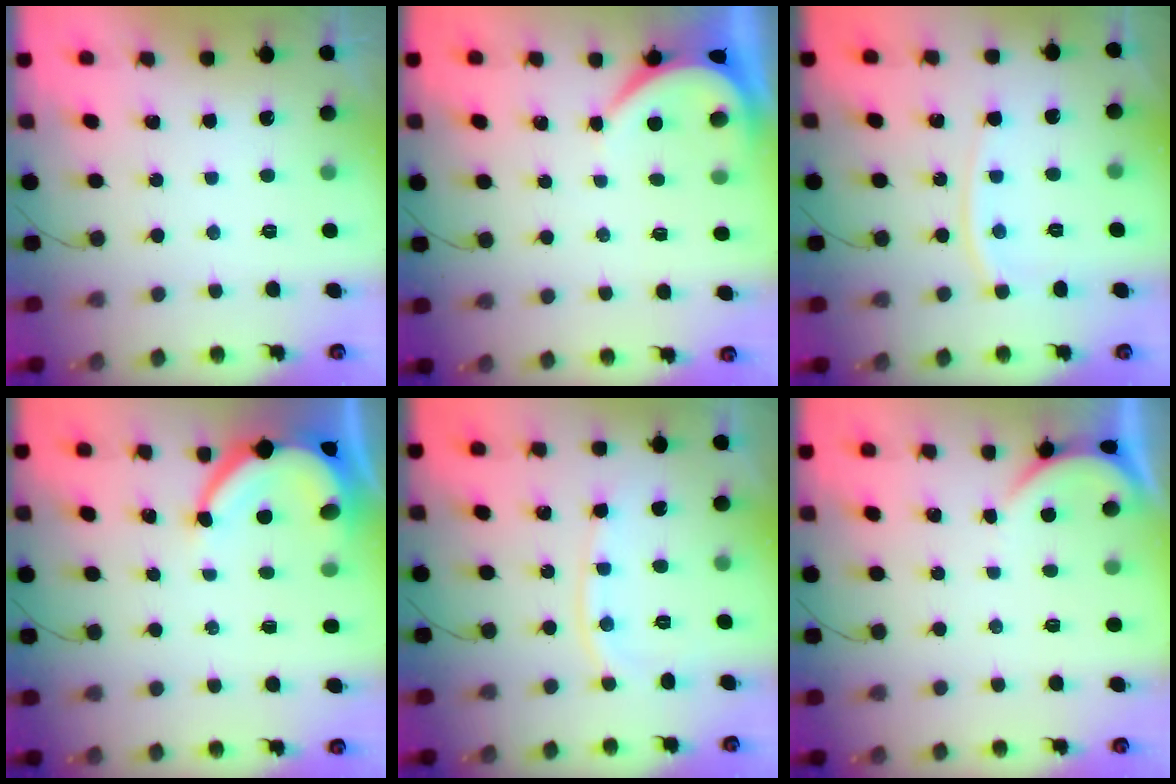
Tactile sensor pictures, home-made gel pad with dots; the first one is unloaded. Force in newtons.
{"total": 3.9, "press": 3.9, "slide": 0.6}
{"total": 5.9, "press": 5.8, "slide": 0.8}
{"total": 7.6, "press": 7.6, "slide": 0.6}
{"total": 7.8, "press": 7.7, "slide": 0.4}
{"total": 1.6, "press": 1.6, "slide": 0.2}